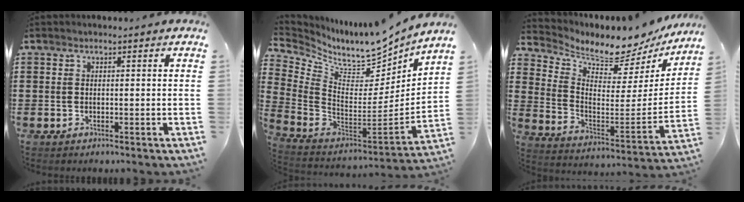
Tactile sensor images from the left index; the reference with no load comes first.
{"total": 7.6, "force": [6.8, 2.4, 2.3], "torque": [-0.079, -0.063, 0.111]}
{"total": 7.0, "force": [6.7, 1.1, 1.5], "torque": [-0.049, -0.073, 0.107]}